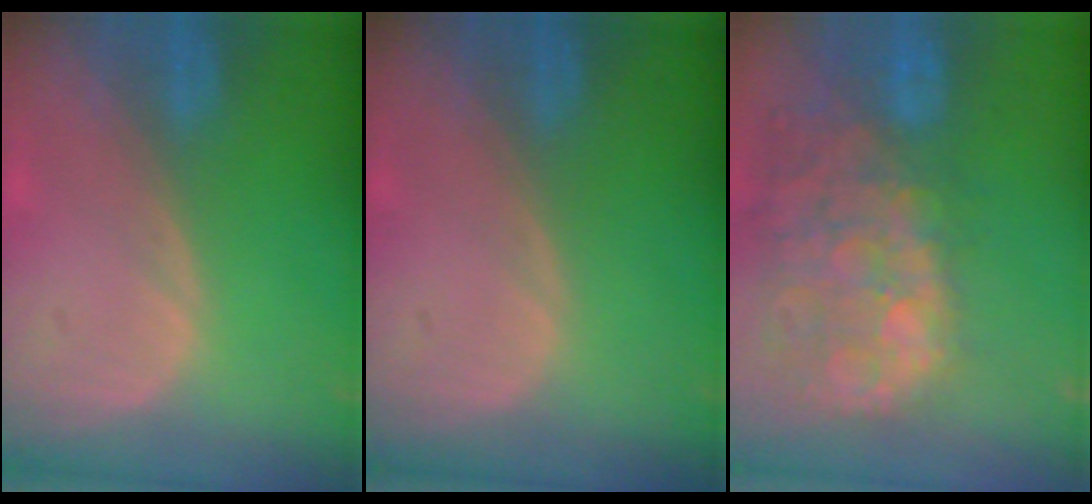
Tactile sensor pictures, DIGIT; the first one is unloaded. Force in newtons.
{"total": 0.0}
{"total": 14.3, "press": 11.6, "slide": 8.3}